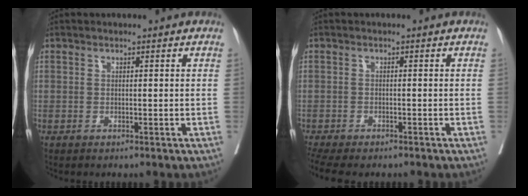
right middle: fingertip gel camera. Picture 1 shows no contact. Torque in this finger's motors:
{"motor_torque": [0.93, -0.90, 0.28, 0.04]}